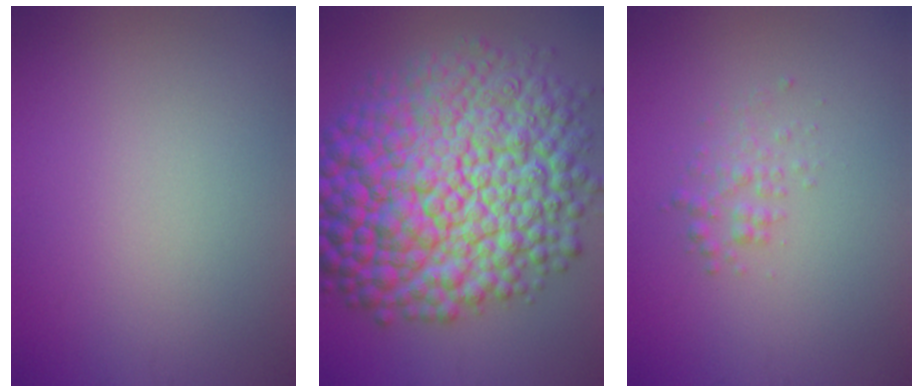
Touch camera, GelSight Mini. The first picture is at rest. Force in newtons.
{"total": 17.2, "press": 17.2, "slide": 0.0}
{"total": 1.5, "press": 1.5, "slide": 0.0}